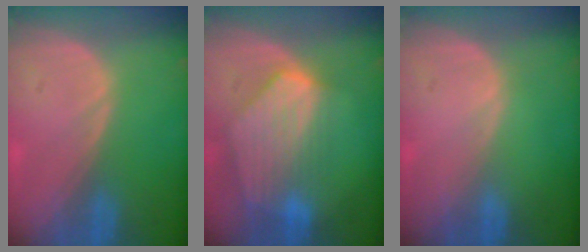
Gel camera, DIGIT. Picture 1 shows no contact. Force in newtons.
{"total": 8.8, "press": 7.8, "slide": 4.0}
{"total": 0.0}